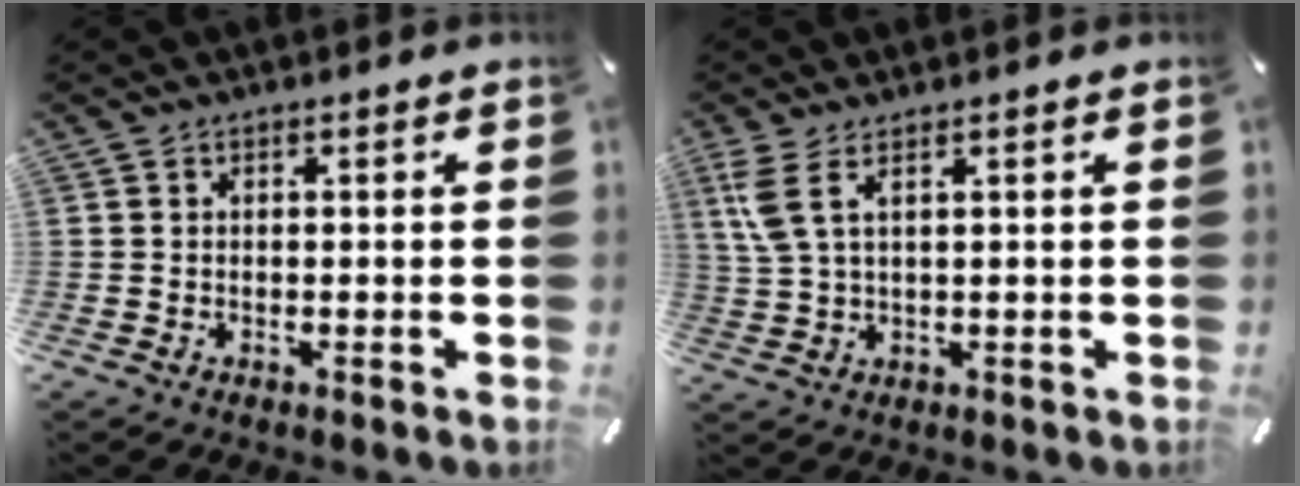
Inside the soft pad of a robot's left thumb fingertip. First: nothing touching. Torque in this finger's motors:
{"motor_torque": [1.75, 1.70, 1.37, -0.88, 0.47]}